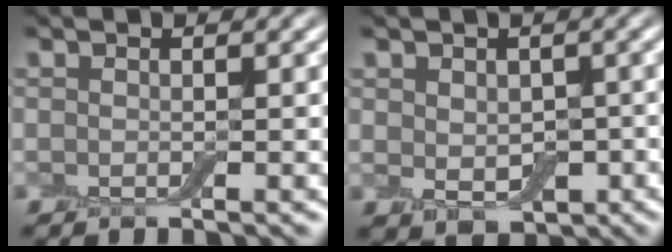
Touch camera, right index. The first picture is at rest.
{"total": 4.2, "force": [-0.4, 3.0, 2.9], "torque": [-0.048, -0.015, 0.003]}